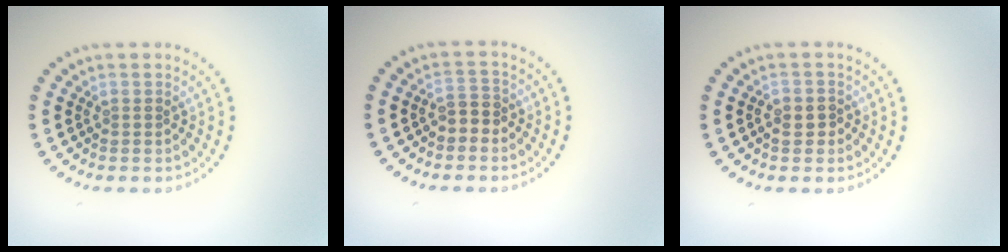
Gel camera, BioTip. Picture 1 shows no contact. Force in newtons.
{"total": 1.7, "press": 1.6, "slide": 0.8}
{"total": 1.3, "press": 1.2, "slide": 0.4}